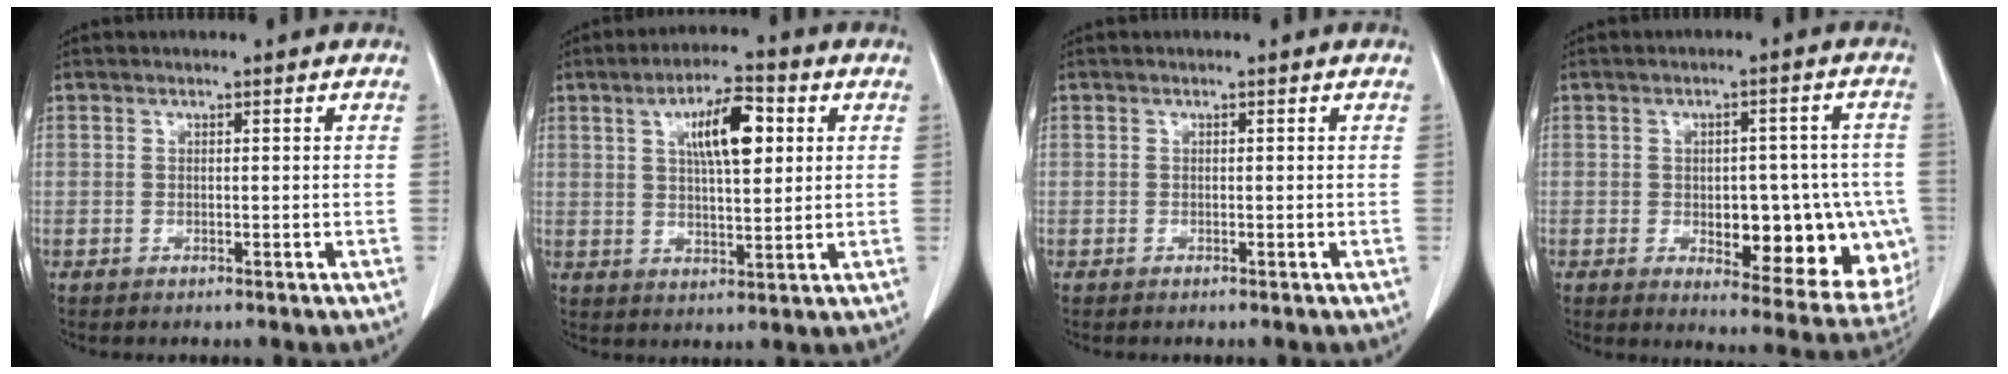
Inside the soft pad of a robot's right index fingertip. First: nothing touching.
{"total": 9.0, "force": [2.9, 2.6, 8.1], "torque": [-0.138, 0.012, 0.051]}
{"total": 0.0}
{"total": 15.4, "force": [-3.7, 7.4, 13.0], "torque": [-0.113, 0.020, -0.028]}